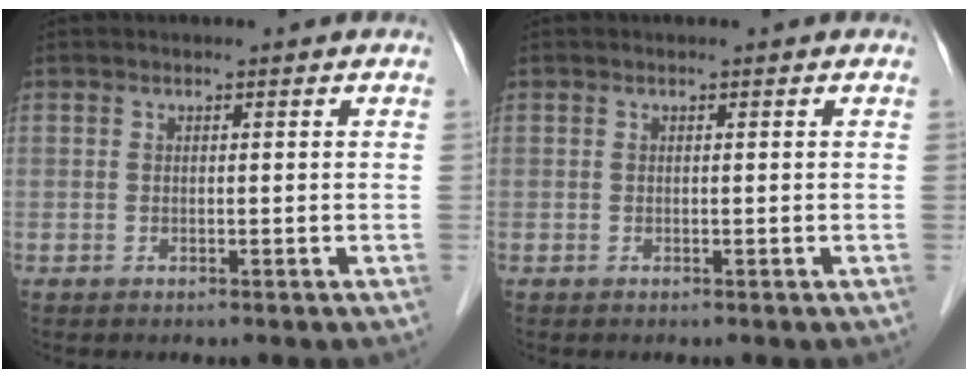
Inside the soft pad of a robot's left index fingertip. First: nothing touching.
{"total": 0.0}